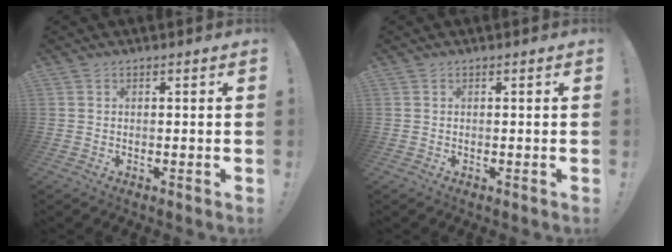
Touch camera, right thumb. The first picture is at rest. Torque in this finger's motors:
{"motor_torque": [0.00, 0.00, 0.01, 0.00, 0.00]}